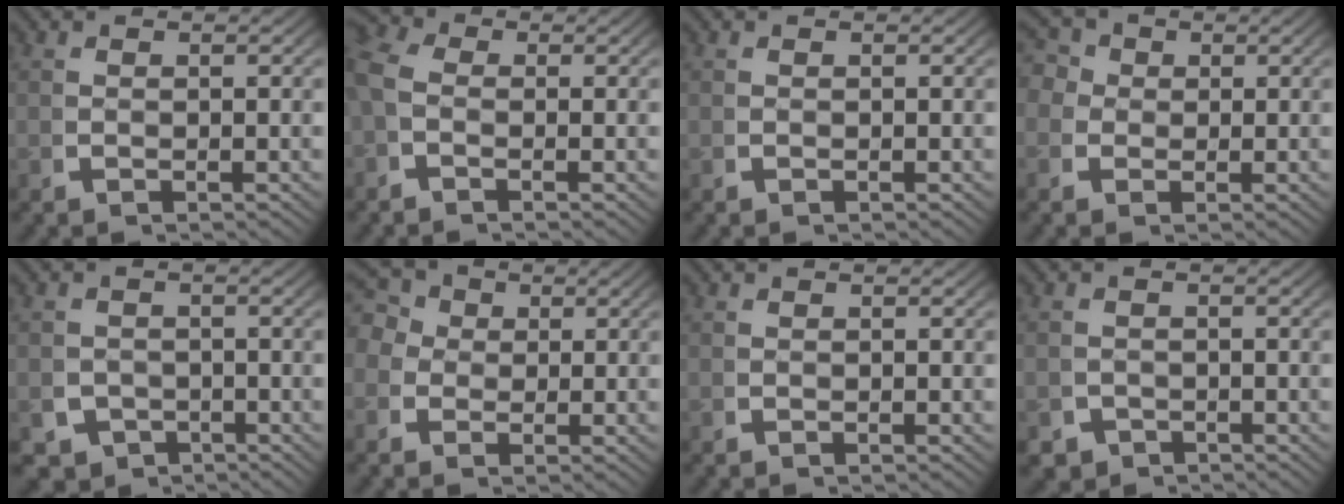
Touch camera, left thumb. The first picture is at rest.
{"total": 3.5, "force": [-0.3, 2.9, 1.9], "torque": [-0.039, 0.002, -0.020]}
{"total": 0.0}
{"total": 4.9, "force": [1.2, 4.2, 2.2], "torque": [-0.047, 0.000, 0.008]}
{"total": 5.0, "force": [-3.1, 3.7, 1.4], "torque": [-0.015, -0.031, -0.047]}
{"total": 6.1, "force": [1.9, 4.9, 3.0], "torque": [-0.057, 0.005, 0.015]}
{"total": 0.0}
{"total": 3.6, "force": [-3.0, 2.0, 0.4], "torque": [-0.002, -0.022, -0.048]}